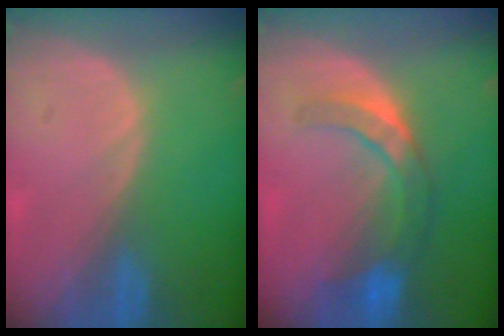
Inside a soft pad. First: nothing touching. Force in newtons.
{"total": 7.2, "press": 6.5, "slide": 3.2}